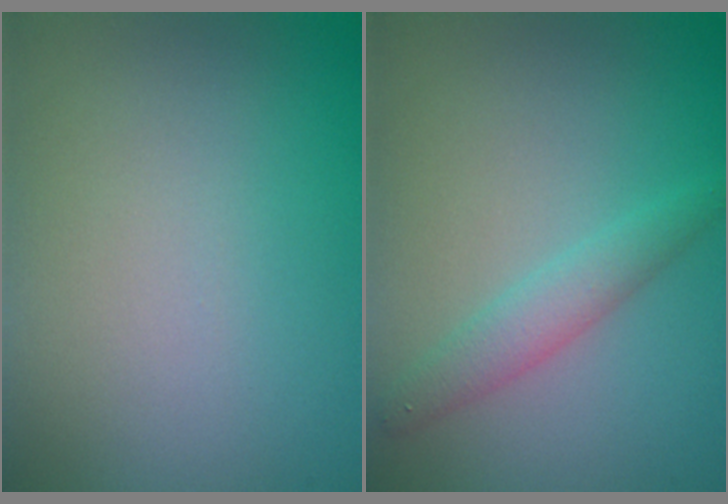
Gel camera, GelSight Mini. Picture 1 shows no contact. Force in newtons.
{"total": 2.1, "press": 2.1, "slide": 0.0}